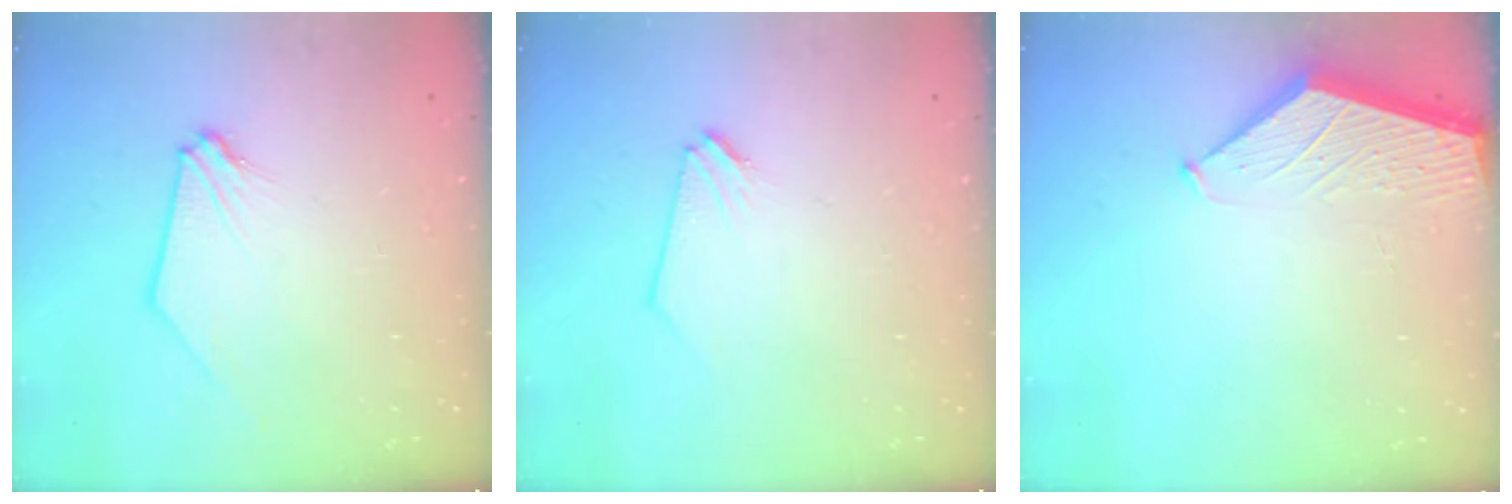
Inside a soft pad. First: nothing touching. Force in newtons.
{"total": 0.0}
{"total": 1.6, "press": 1.6, "slide": 0.2}